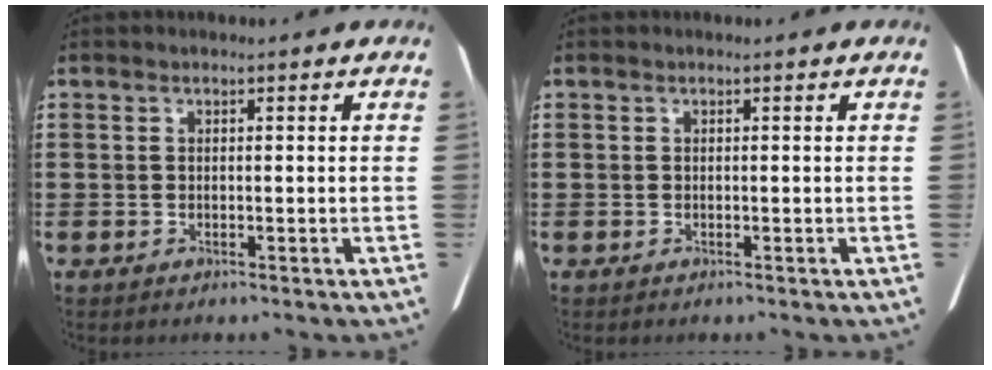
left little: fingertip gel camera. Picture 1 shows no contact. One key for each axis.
{"total": 0.0}